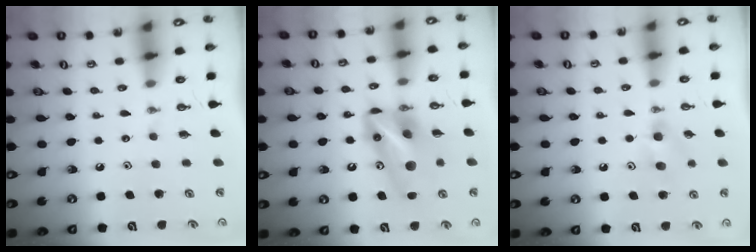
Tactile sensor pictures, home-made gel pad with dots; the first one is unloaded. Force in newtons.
{"total": 12.2, "press": 12.0, "slide": 2.1}
{"total": 7.2, "press": 7.2, "slide": 1.1}